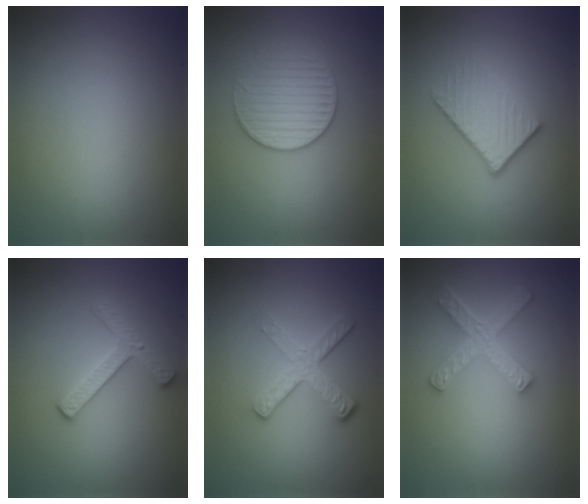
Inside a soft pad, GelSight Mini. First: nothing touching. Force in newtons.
{"total": 3.2, "press": 3.1, "slide": 0.5}
{"total": 3.9, "press": 2.6, "slide": 2.9}
{"total": 2.8, "press": 2.7, "slide": 0.9}
{"total": 4.1, "press": 2.7, "slide": 3.2}
{"total": 5.0, "press": 3.9, "slide": 3.1}